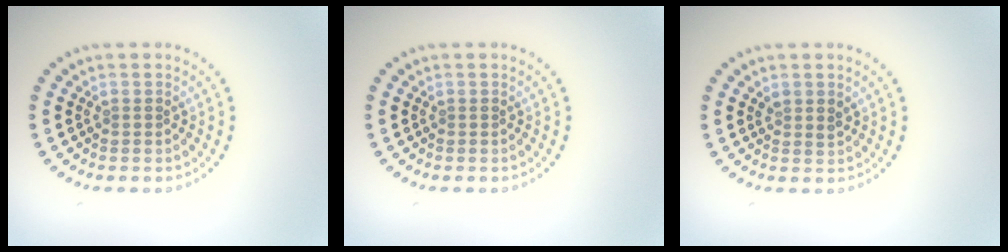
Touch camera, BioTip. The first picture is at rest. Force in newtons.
{"total": 0.0}
{"total": 1.0, "press": 0.9, "slide": 0.5}